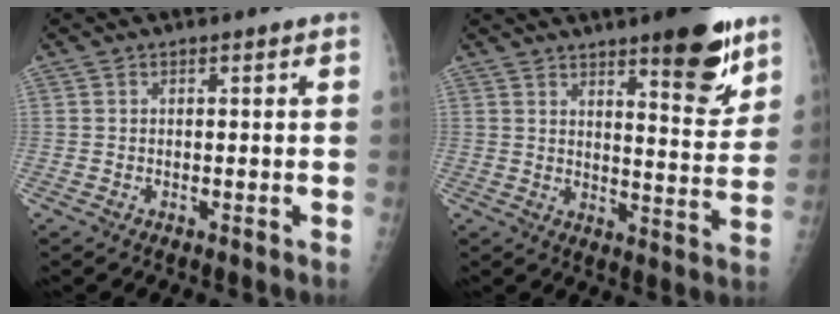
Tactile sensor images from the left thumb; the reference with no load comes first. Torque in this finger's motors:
{"motor_torque": [1.83, 0.99, 0.90, -0.54, 0.25]}